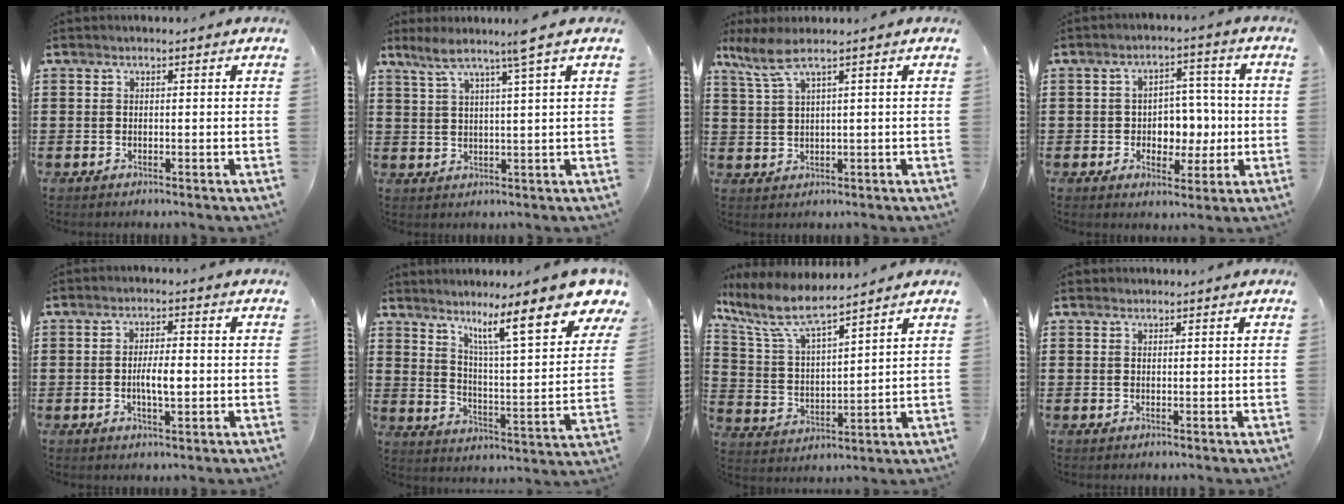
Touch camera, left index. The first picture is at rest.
{"total": 5.2, "force": [3.5, -0.8, 3.8], "torque": [-0.088, -0.007, 0.056]}
{"total": 3.8, "force": [1.9, 0.0, 3.2], "torque": [-0.078, -0.002, 0.030]}
{"total": 5.6, "force": [-0.5, 4.8, 2.9], "torque": [-0.056, 0.007, -0.014]}
{"total": 4.4, "force": [-0.5, 1.5, 4.1], "torque": [-0.080, 0.002, -0.013]}
{"total": 13.2, "force": [9.4, 1.4, 9.2], "torque": [-0.163, -0.054, 0.145]}
{"total": 8.1, "force": [6.6, 1.4, 4.4], "torque": [-0.114, -0.029, 0.114]}
{"total": 0.8, "force": [0.7, 0.4, 0.1], "torque": [-0.003, 0.001, 0.014]}